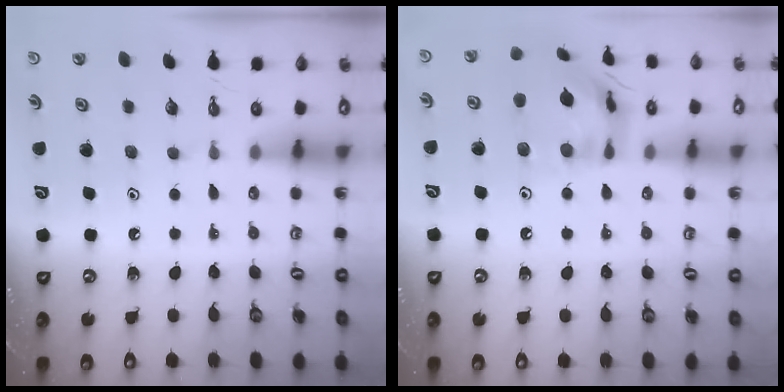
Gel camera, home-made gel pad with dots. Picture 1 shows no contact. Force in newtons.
{"total": 15.9, "press": 15.8, "slide": 1.4}